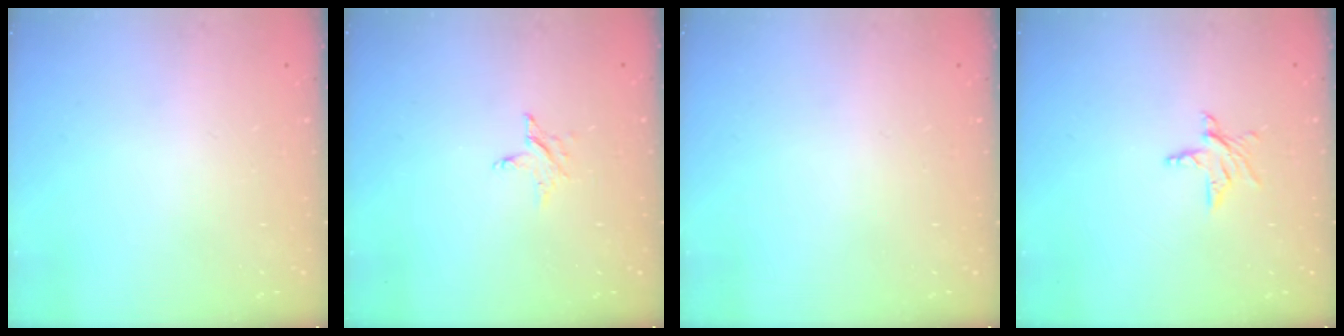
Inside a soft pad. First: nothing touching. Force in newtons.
{"total": 2.4, "press": 2.4, "slide": 0.1}
{"total": 0.0}
{"total": 4.0, "press": 4.0, "slide": 0.3}